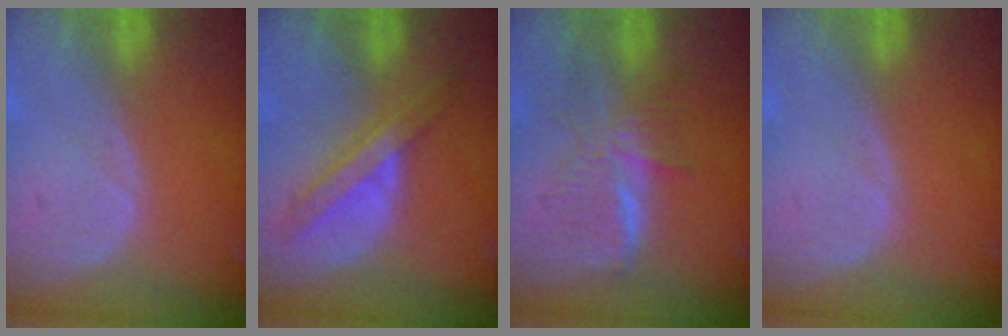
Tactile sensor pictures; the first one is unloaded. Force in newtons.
{"total": 5.9, "press": 5.9, "slide": 0.4}
{"total": 5.8, "press": 5.7, "slide": 0.8}
{"total": 0.0}